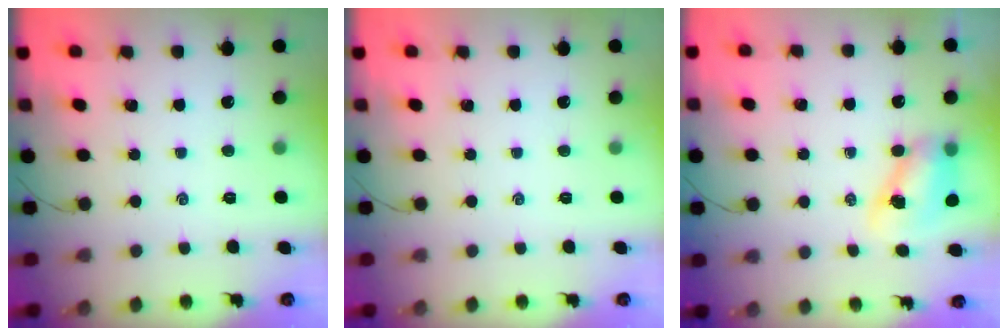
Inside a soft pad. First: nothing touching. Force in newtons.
{"total": 0.0}
{"total": 8.6, "press": 8.4, "slide": 1.5}